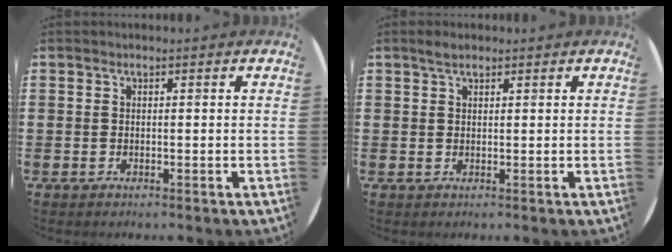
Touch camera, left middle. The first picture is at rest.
{"total": 1.5, "force": [1.2, 0.6, 0.7], "torque": [-0.015, 0.006, 0.021]}